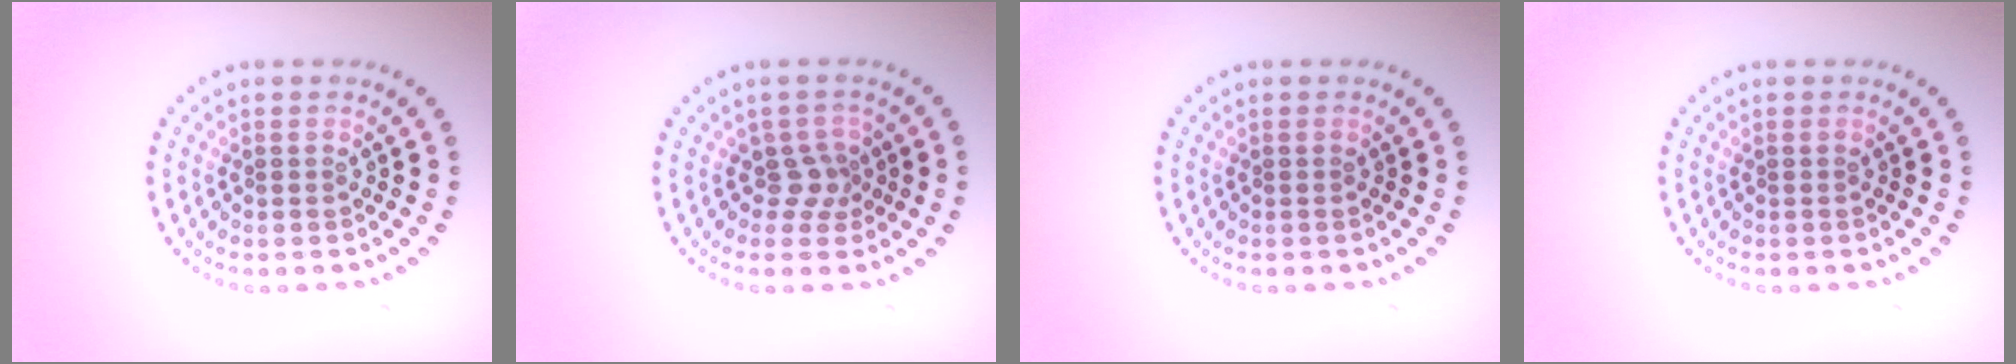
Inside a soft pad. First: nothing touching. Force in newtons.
{"total": 1.9, "press": 1.3, "slide": 1.4}
{"total": 0.0}
{"total": 0.0}